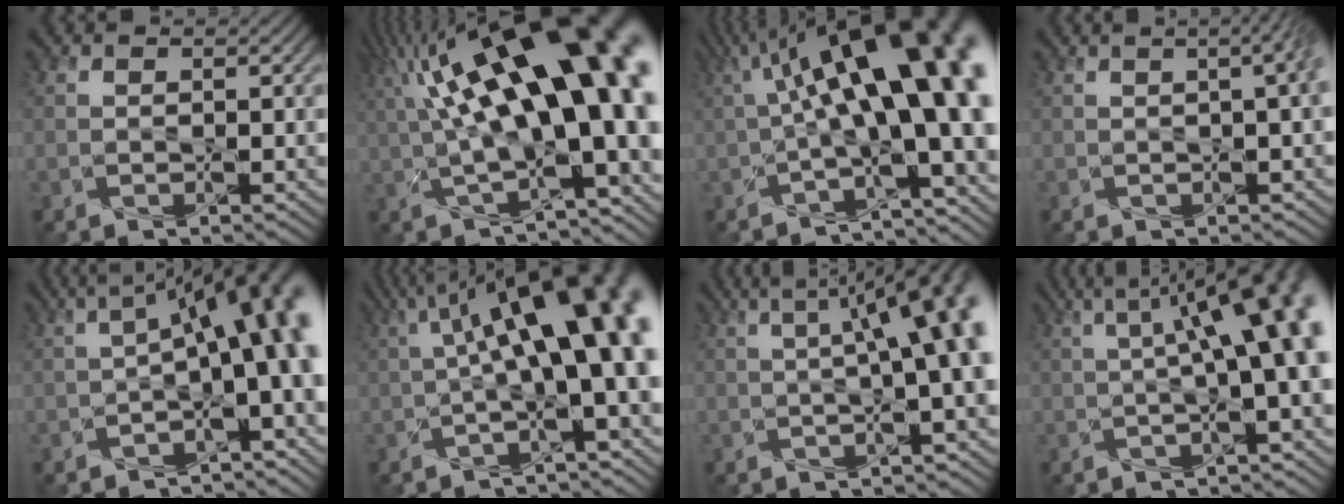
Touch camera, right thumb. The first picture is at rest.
{"total": 19.9, "force": [3.3, 6.8, 18.4], "torque": [-0.272, 0.027, 0.056]}
{"total": 16.4, "force": [1.6, 5.8, 15.2], "torque": [-0.215, 0.022, 0.028]}
{"total": 4.3, "force": [0.1, 1.1, 4.1], "torque": [-0.037, 0.015, -0.006]}
{"total": 12.0, "force": [-1.4, 4.5, 11.0], "torque": [-0.144, 0.014, -0.023]}
{"total": 14.3, "force": [1.9, 4.8, 13.4], "torque": [-0.195, 0.023, 0.026]}
{"total": 10.1, "force": [1.4, 2.5, 9.7], "torque": [-0.128, 0.024, 0.016]}
{"total": 10.2, "force": [1.6, 2.6, 9.8], "torque": [-0.134, 0.018, 0.022]}